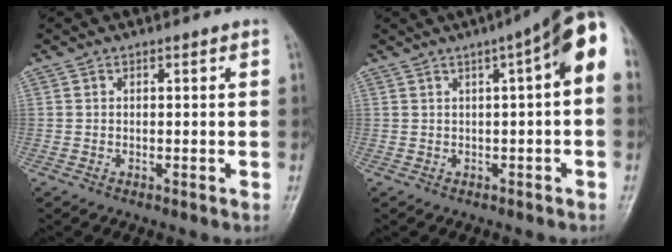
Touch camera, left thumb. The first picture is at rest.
{"total": 10.3, "force": [2.1, 2.3, 9.8], "torque": [-0.125, 0.033, 0.017]}